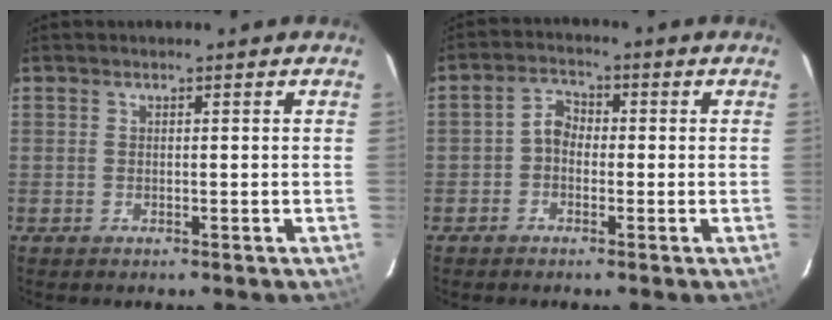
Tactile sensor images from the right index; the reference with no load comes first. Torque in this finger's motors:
{"motor_torque": [0.51, -0.17, 0.21, 0.05]}